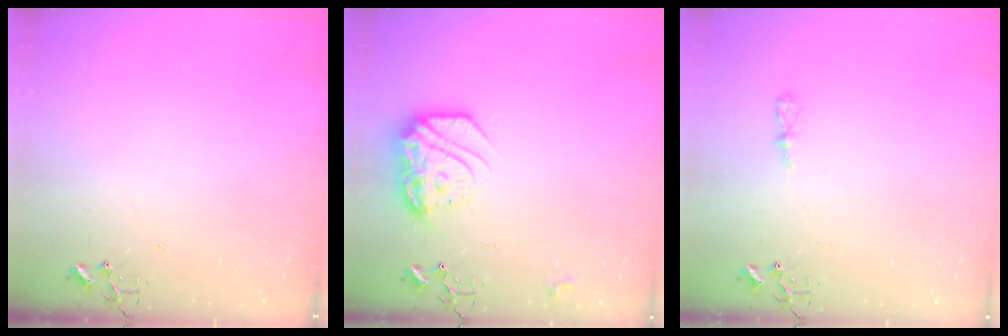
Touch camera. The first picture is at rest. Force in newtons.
{"total": 17.5, "press": 17.5, "slide": 1.4}
{"total": 4.4, "press": 4.4, "slide": 0.6}